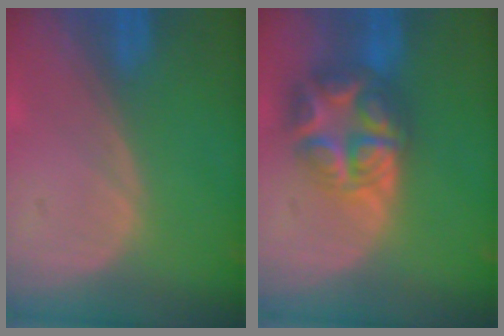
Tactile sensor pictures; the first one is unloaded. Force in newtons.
{"total": 8.6, "press": 8.5, "slide": 0.7}